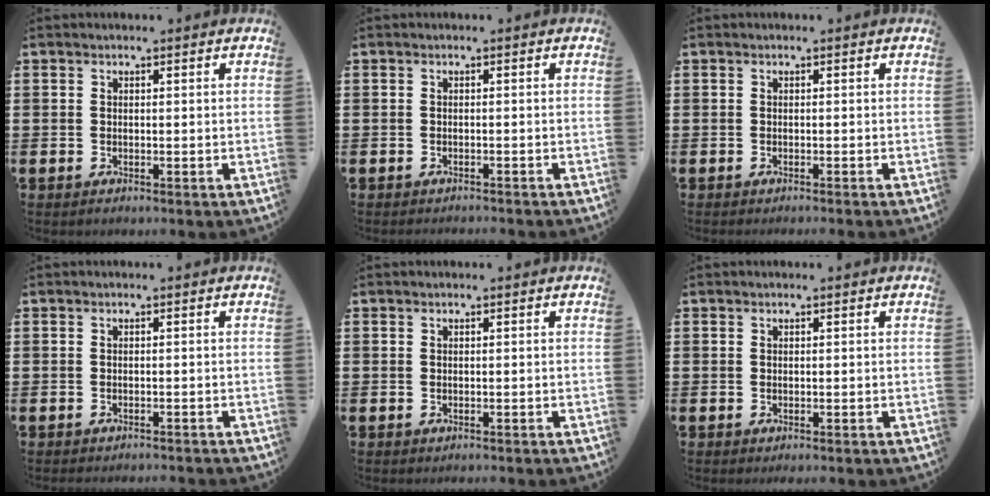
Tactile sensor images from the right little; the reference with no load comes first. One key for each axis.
{"total": 0.8, "fx": -0.8, "fy": -0.2, "fz": 0.0, "tx": 0.001, "ty": 0.000, "tz": -0.017}
{"total": 0.6, "fx": -0.5, "fy": -0.2, "fz": 0.0, "tx": 0.000, "ty": 0.000, "tz": -0.012}
{"total": 0.8, "fx": -0.8, "fy": -0.1, "fz": -0.1, "tx": 0.001, "ty": 0.001, "tz": -0.018}
{"total": 0.0}
{"total": 0.0}